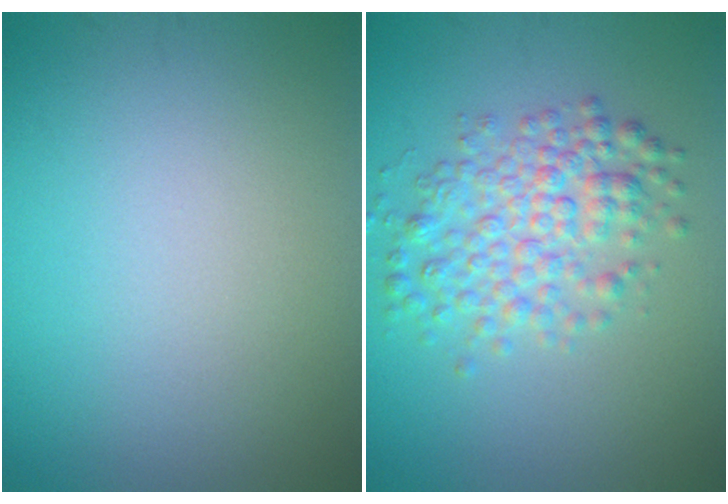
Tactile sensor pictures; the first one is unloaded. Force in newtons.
{"total": 4.5, "press": 4.5, "slide": 0.1}